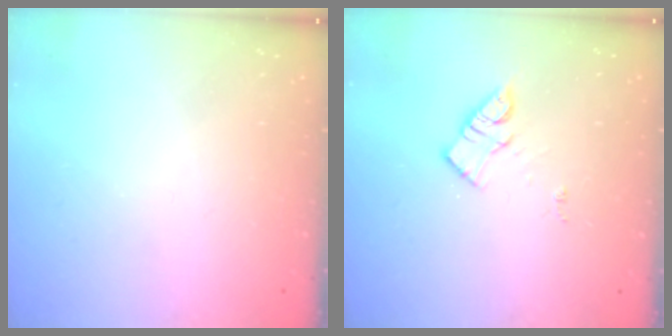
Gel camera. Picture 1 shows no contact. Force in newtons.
{"total": 10.7, "press": 10.7, "slide": 0.7}